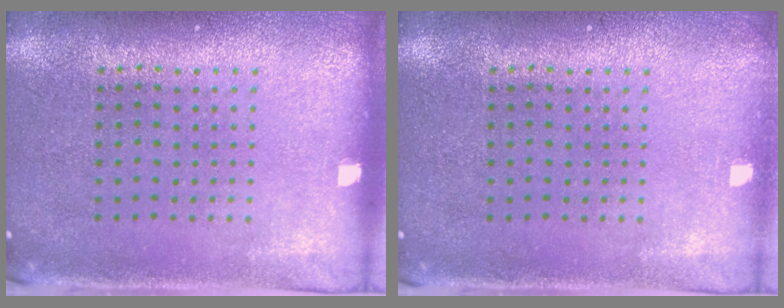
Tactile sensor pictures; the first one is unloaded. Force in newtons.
{"total": 0.7, "press": 0.7, "slide": 0.0}